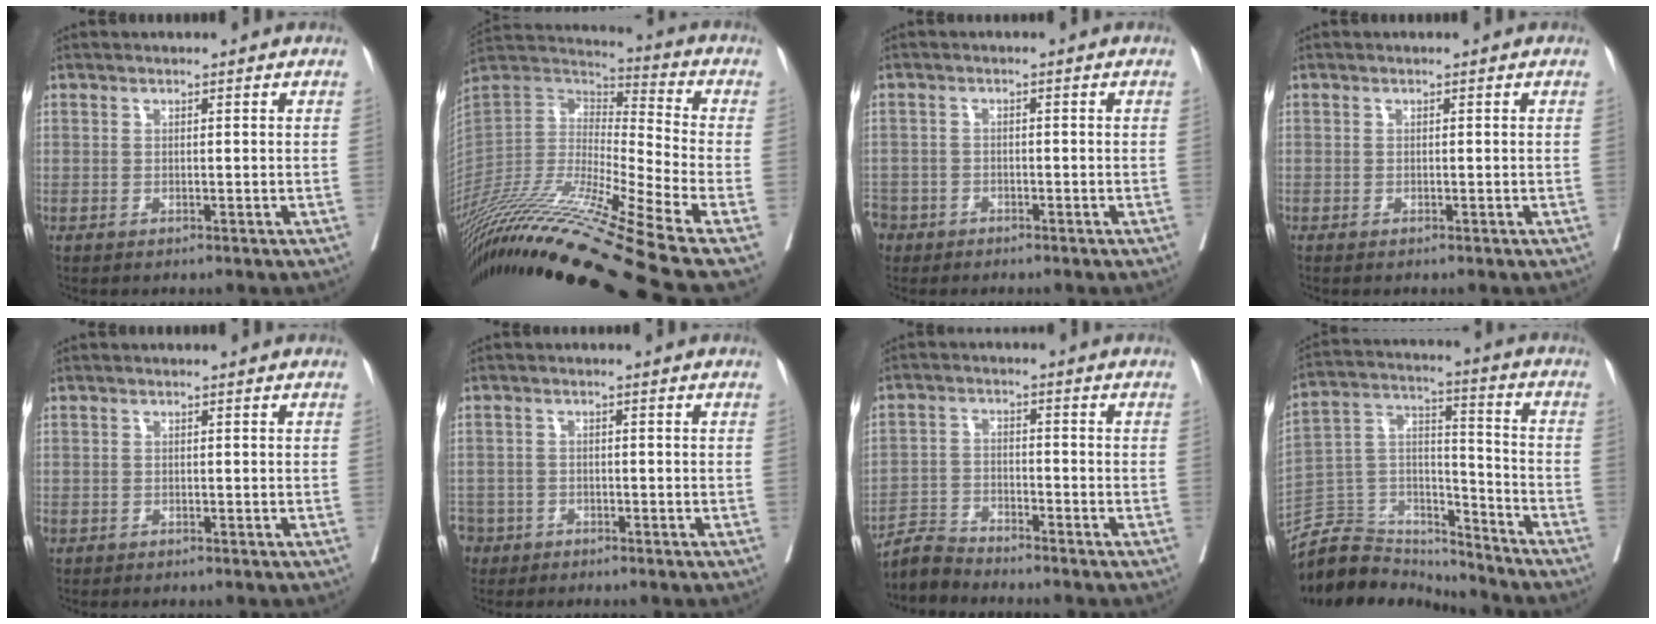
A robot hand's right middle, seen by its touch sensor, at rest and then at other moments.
{"total": 30.8, "force": [-24.6, -2.0, 18.5], "torque": [-0.360, -0.056, -0.438]}
{"total": 5.1, "force": [-3.6, 3.6, 0.1], "torque": [-0.014, 0.003, -0.073]}
{"total": 0.7, "force": [-0.6, 0.1, 0.3], "torque": [-0.011, -0.003, -0.009]}
{"total": 0.8, "force": [-0.5, 0.7, 0.2], "torque": [-0.011, 0.002, -0.008]}
{"total": 5.2, "force": [-3.5, 3.9, 0.0], "torque": [-0.011, 0.005, -0.065]}
{"total": 4.4, "force": [-4.4, 0.1, -0.5], "torque": [0.005, -0.008, -0.085]}
{"total": 14.6, "force": [-14.1, 3.9, 0.9], "torque": [-0.013, 0.060, -0.252]}